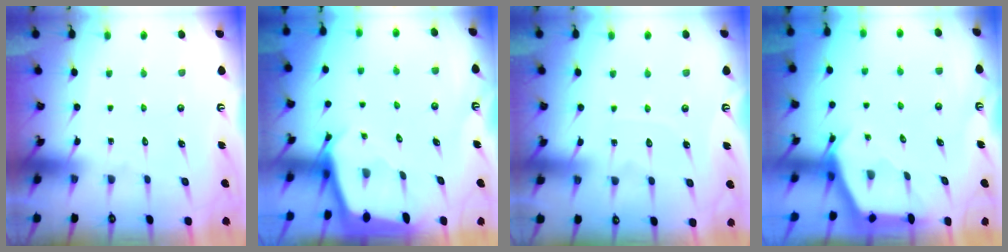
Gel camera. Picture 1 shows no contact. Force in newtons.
{"total": 2.5, "press": 2.5, "slide": 0.1}
{"total": 3.8, "press": 3.8, "slide": 0.4}
{"total": 2.7, "press": 2.7, "slide": 0.3}